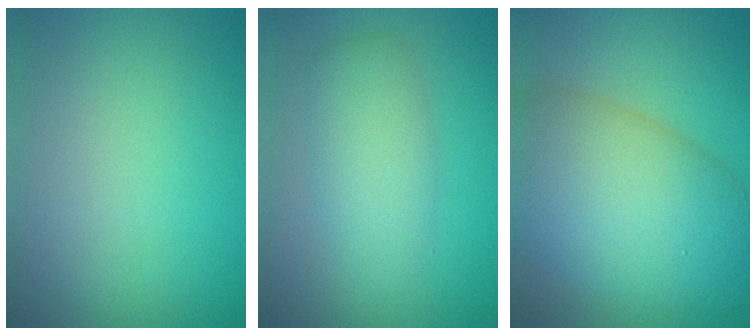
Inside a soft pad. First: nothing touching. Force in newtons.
{"total": 3.8, "press": 3.8, "slide": 0.2}
{"total": 10.8, "press": 10.8, "slide": 0.3}